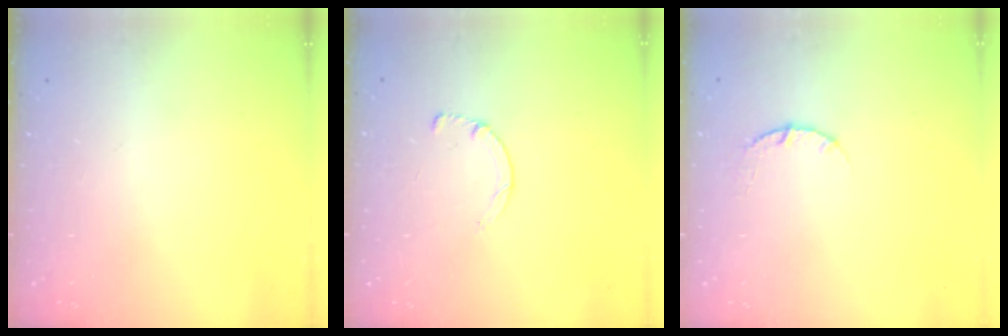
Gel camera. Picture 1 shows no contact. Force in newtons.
{"total": 2.6, "press": 2.5, "slide": 0.3}
{"total": 3.8, "press": 3.8, "slide": 0.5}